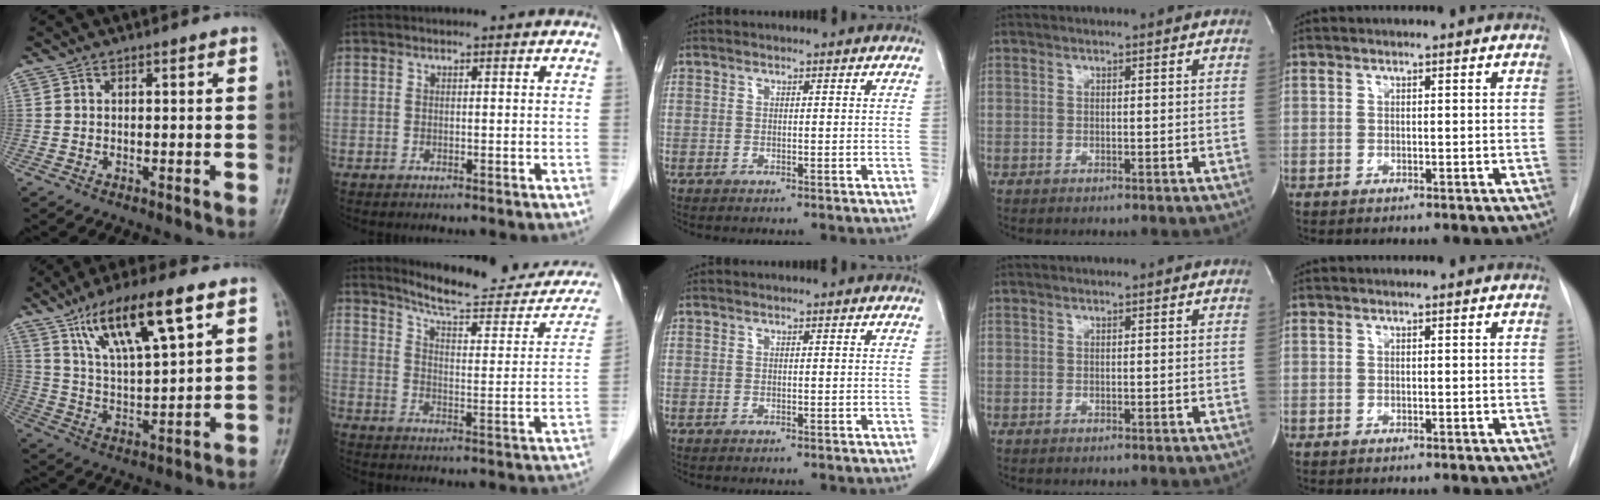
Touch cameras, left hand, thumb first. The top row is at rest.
{"thumb": {"total": 16.2, "force": [8.8, 4.4, 13.0], "torque": [-0.217, -0.023, 0.165]}, "index": {"total": 18.7, "force": [17.2, 3.2, 6.4], "torque": [-0.076, -0.053, 0.216]}}